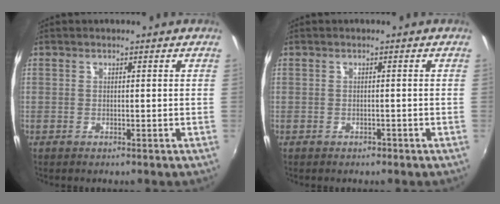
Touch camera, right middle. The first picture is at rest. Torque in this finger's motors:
{"motor_torque": [0.38, -0.25, 0.11, 0.04]}